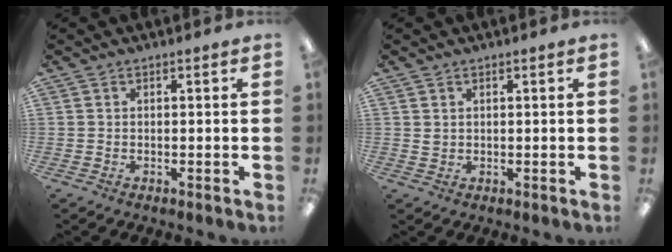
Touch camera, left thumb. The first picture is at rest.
{"total": 1.3, "force": [0.8, 1.0, 0.1], "torque": [-0.005, 0.002, 0.015]}